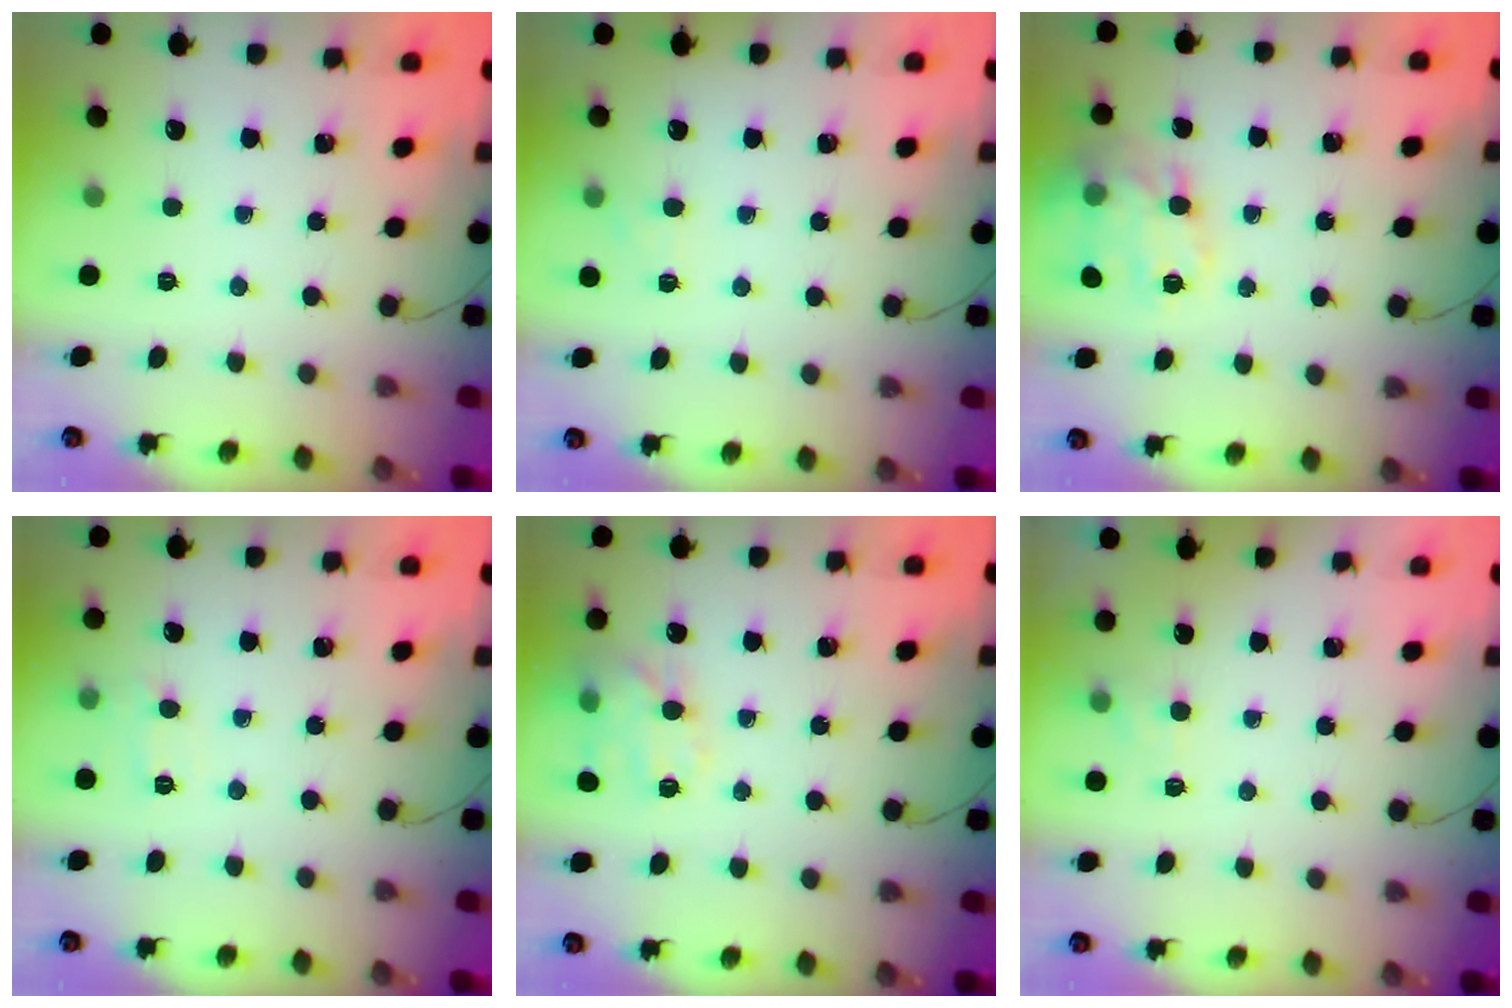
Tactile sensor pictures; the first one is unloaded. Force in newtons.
{"total": 4.6, "press": 4.3, "slide": 1.5}
{"total": 16.7, "press": 16.7, "slide": 1.6}
{"total": 6.4, "press": 6.2, "slide": 1.6}
{"total": 13.5, "press": 13.3, "slide": 1.7}
{"total": 2.1, "press": 1.6, "slide": 1.3}